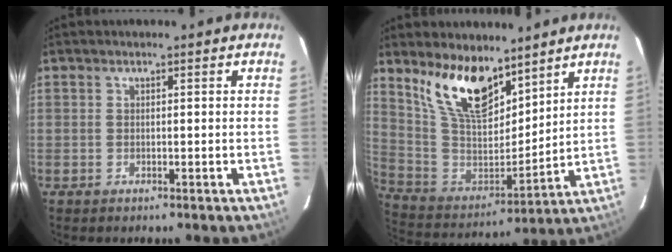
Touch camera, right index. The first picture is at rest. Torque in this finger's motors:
{"motor_torque": [0.45, 0.41, 0.55, 0.12]}